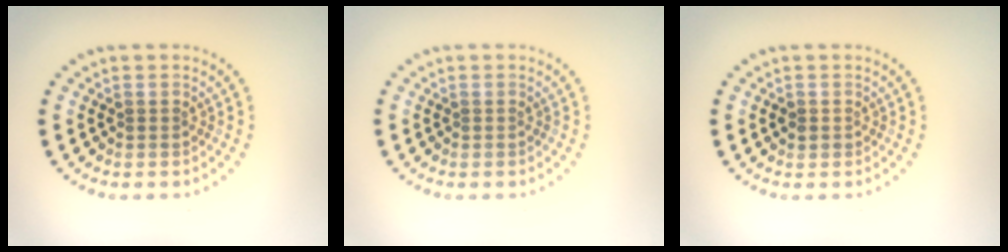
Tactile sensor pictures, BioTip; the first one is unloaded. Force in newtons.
{"total": 0.0}
{"total": 1.0, "press": 0.9, "slide": 0.3}